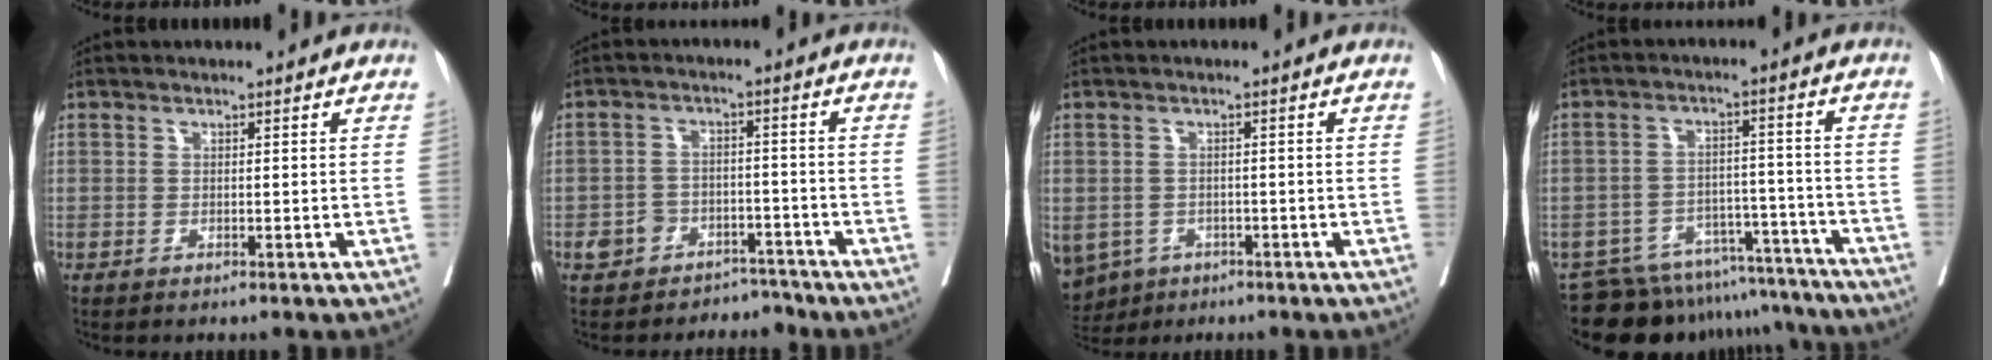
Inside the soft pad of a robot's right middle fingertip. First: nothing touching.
{"total": 5.4, "force": [-4.3, 3.3, 0.4], "torque": [-0.001, 0.020, -0.065]}
{"total": 10.6, "force": [-5.3, 8.5, 3.6], "torque": [-0.111, -0.007, -0.070]}
{"total": 16.4, "force": [-15.0, 5.9, 2.9], "torque": [-0.044, 0.027, -0.200]}